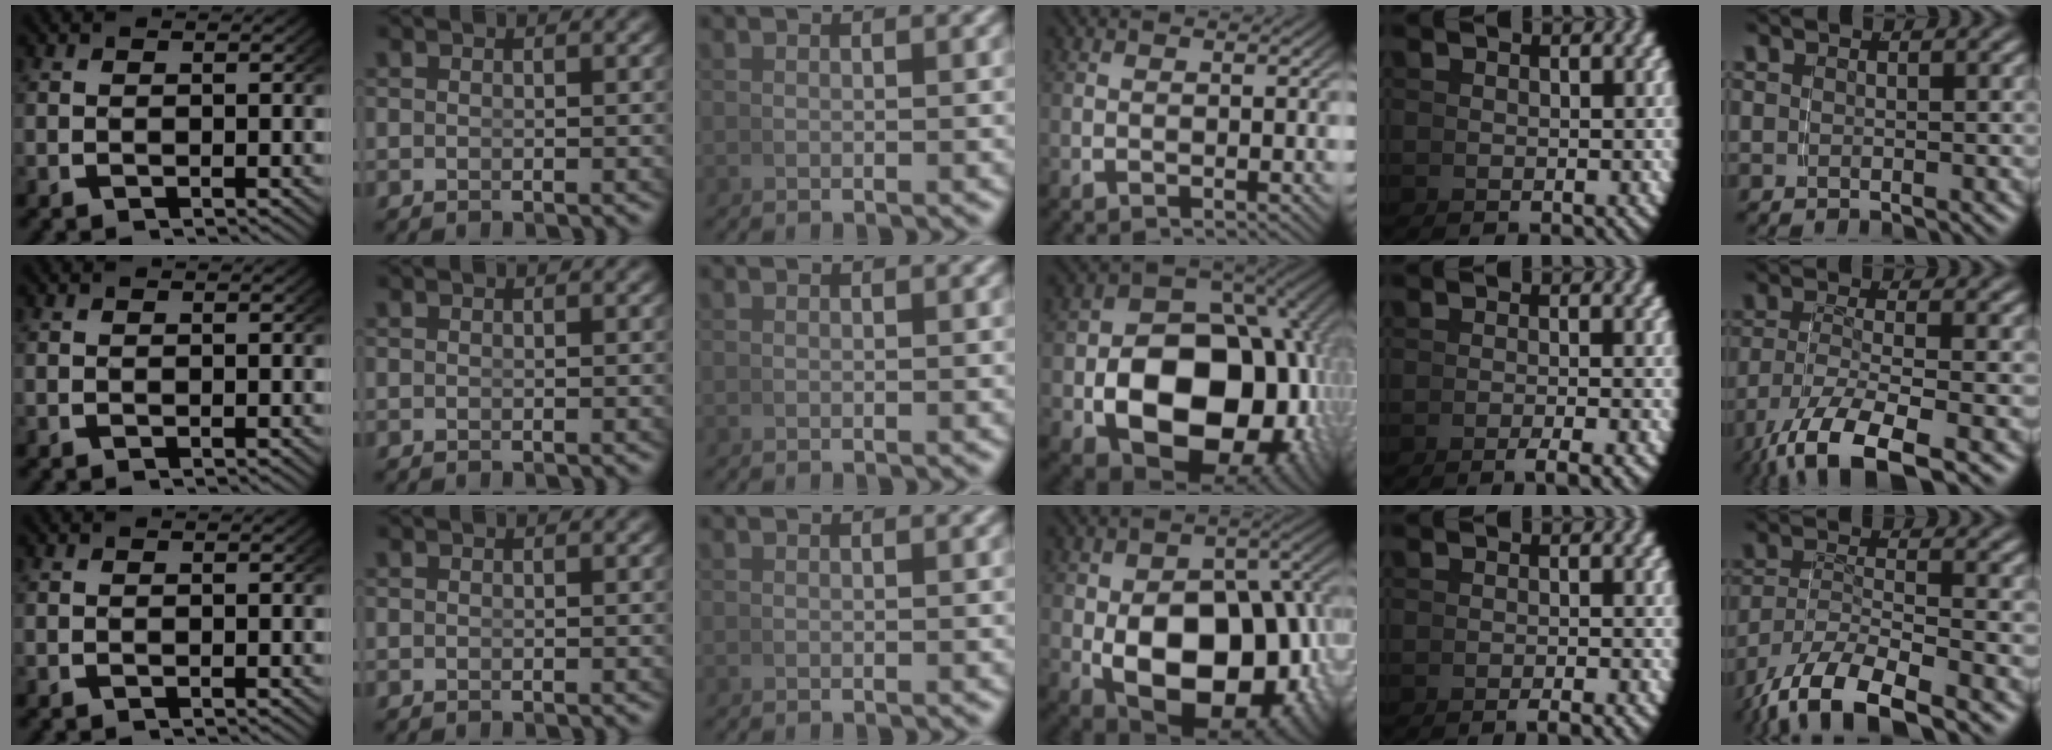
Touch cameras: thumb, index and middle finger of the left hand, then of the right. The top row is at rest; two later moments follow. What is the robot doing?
{"motion": "grasp_and_lifting", "object": "photo album"}